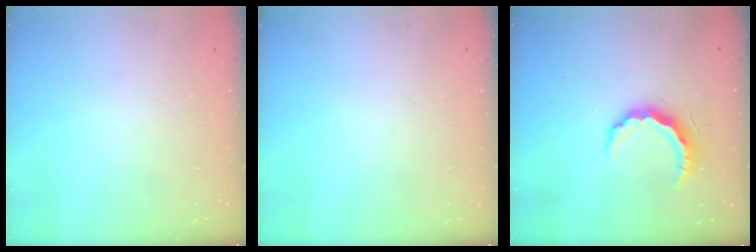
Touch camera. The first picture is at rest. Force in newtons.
{"total": 0.0}
{"total": 8.5, "press": 8.4, "slide": 0.9}